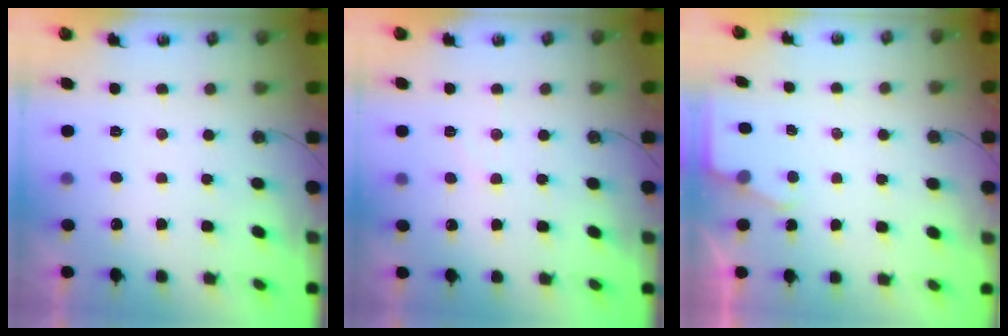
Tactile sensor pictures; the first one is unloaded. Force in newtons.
{"total": 5.3, "press": 5.3, "slide": 0.8}
{"total": 2.3, "press": 2.3, "slide": 0.4}